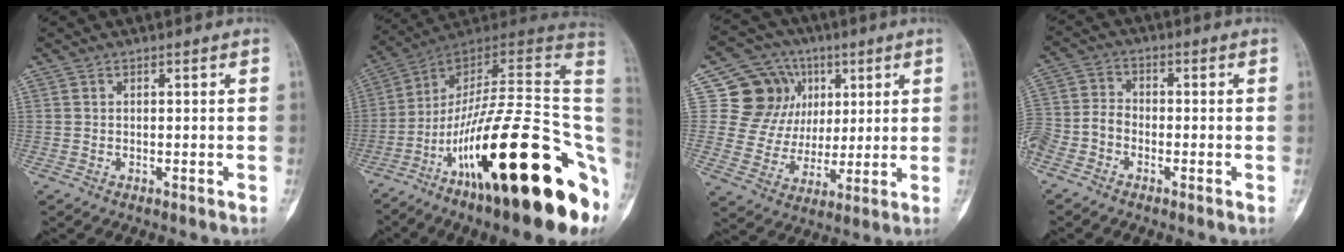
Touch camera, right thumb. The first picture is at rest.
{"total": 33.0, "force": [-9.8, 8.6, 30.3], "torque": [-0.381, 0.065, -0.158]}
{"total": 14.9, "force": [5.2, 13.2, 4.6], "torque": [-0.030, 0.004, 0.097]}
{"total": 7.9, "force": [-3.8, 5.6, 4.1], "torque": [-0.089, 0.024, -0.079]}